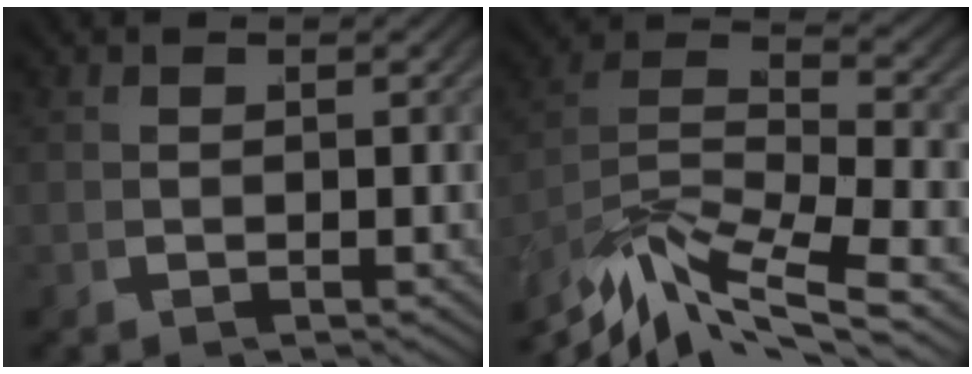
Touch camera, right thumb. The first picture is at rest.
{"total": 9.5, "force": [-2.1, 5.4, 7.6], "torque": [-0.156, -0.021, -0.030]}